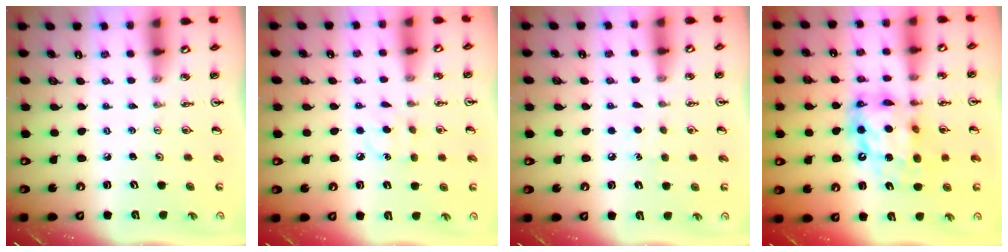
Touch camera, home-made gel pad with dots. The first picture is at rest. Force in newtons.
{"total": 7.1, "press": 7.0, "slide": 0.7}
{"total": 5.8, "press": 5.8, "slide": 0.7}
{"total": 13.5, "press": 13.4, "slide": 1.5}